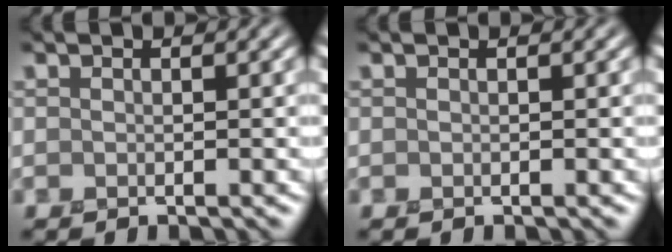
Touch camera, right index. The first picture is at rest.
{"total": 0.0}